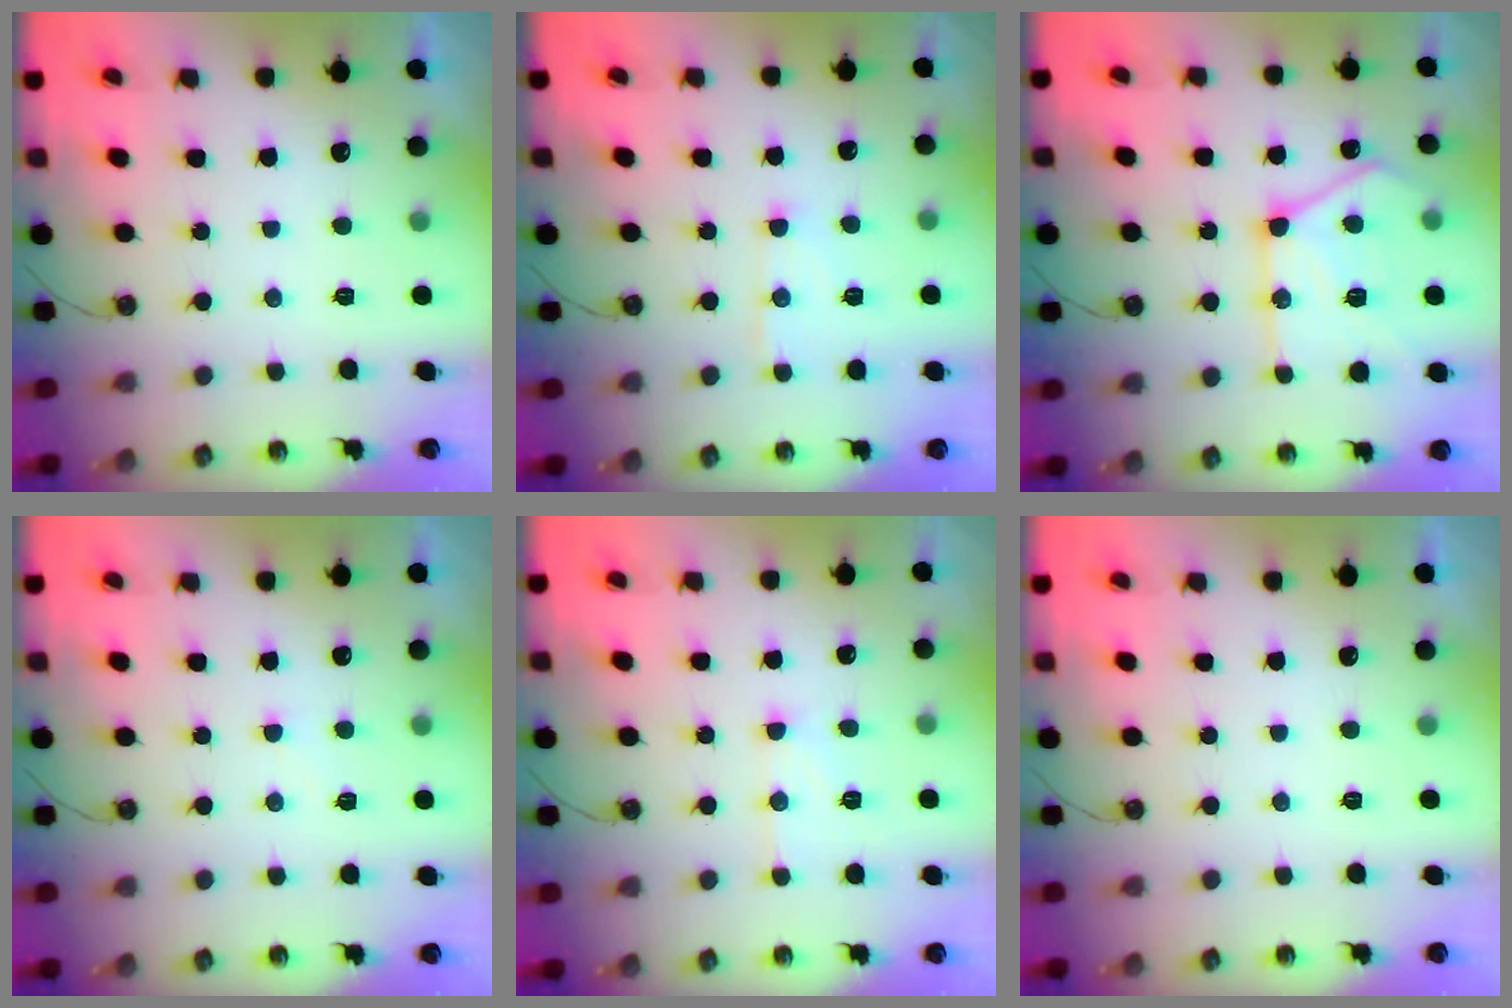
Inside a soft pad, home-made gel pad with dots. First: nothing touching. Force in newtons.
{"total": 7.3, "press": 7.3, "slide": 0.5}
{"total": 19.6, "press": 19.5, "slide": 2.0}
{"total": 2.7, "press": 2.7, "slide": 0.4}
{"total": 9.3, "press": 9.3, "slide": 0.8}
{"total": 0.0}